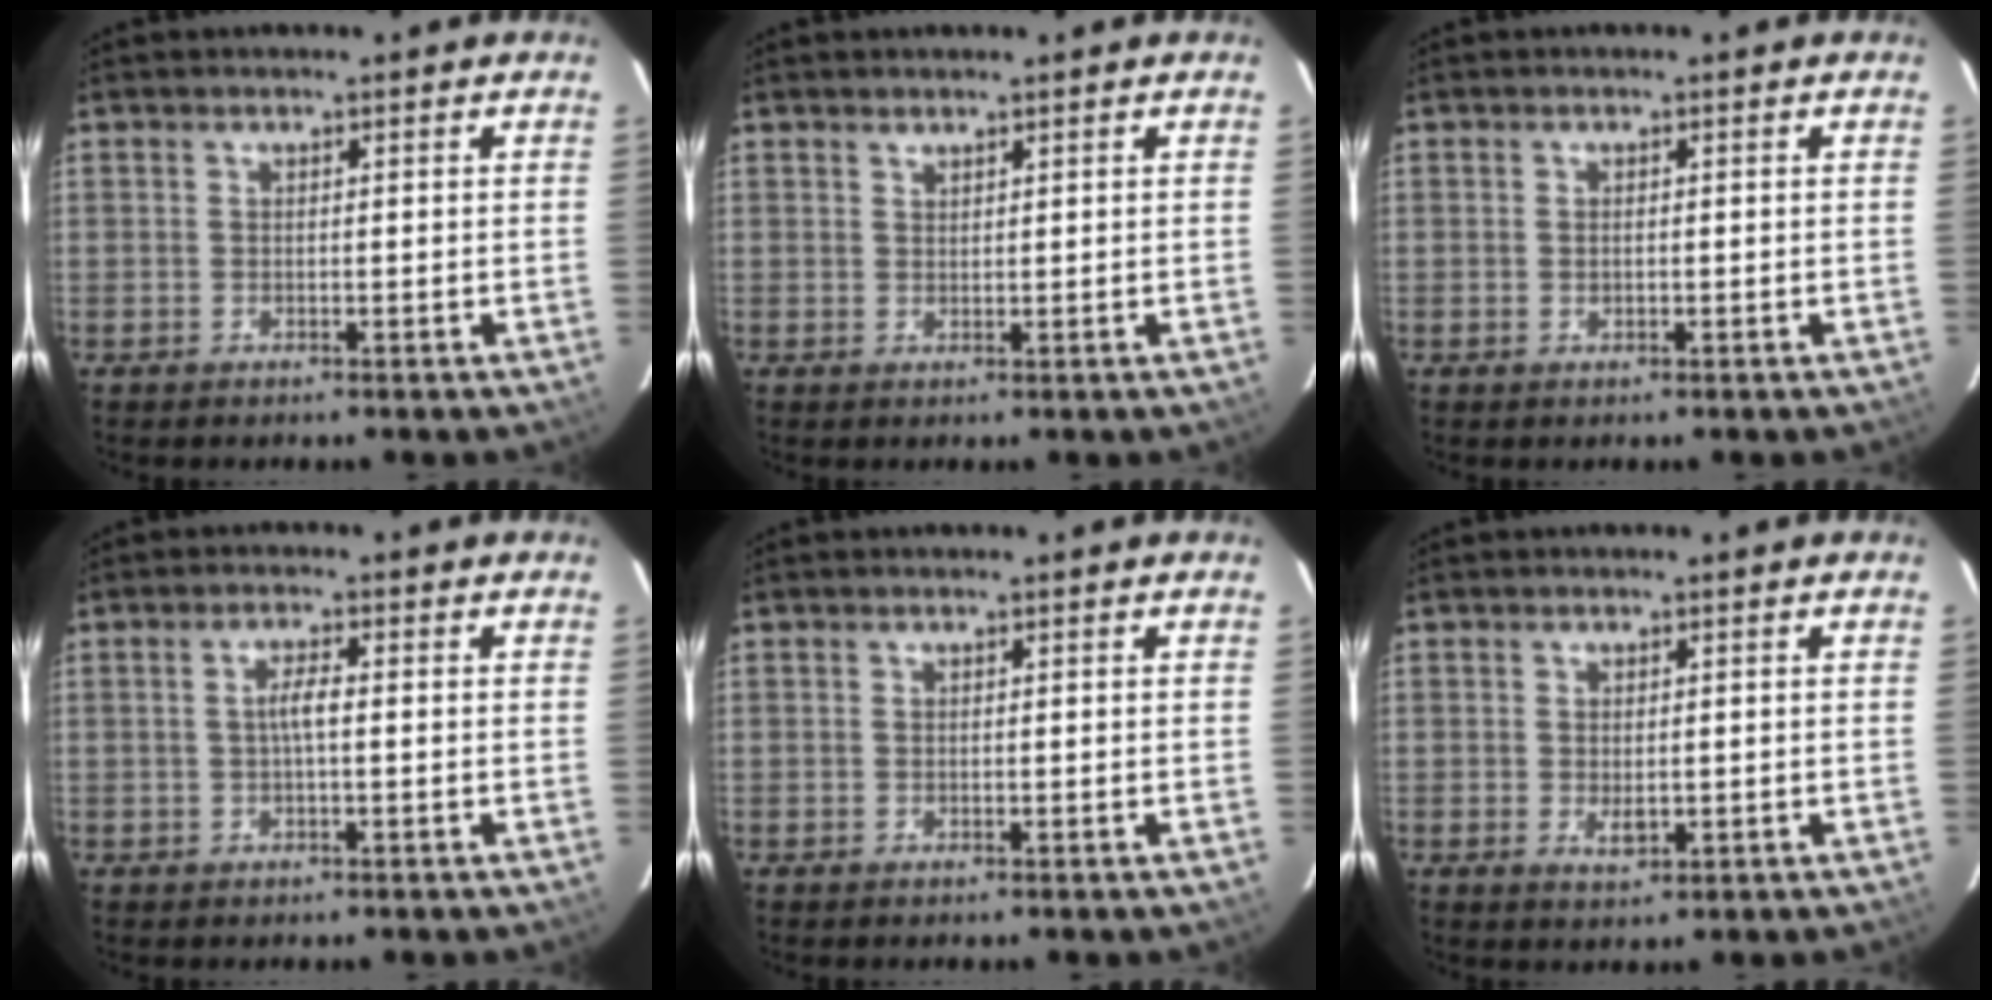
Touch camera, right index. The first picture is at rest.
{"total": 0.9, "force": [0.9, 0.2, 0.1], "torque": [-0.003, 0.001, 0.017]}
{"total": 0.7, "force": [-0.1, 0.6, 0.4], "torque": [-0.008, -0.001, 0.000]}
{"total": 2.4, "force": [-0.1, 0.3, 2.4], "torque": [-0.048, 0.005, -0.003]}
{"total": 0.0}
{"total": 2.5, "force": [-0.3, 1.5, 2.0], "torque": [-0.034, -0.004, -0.002]}